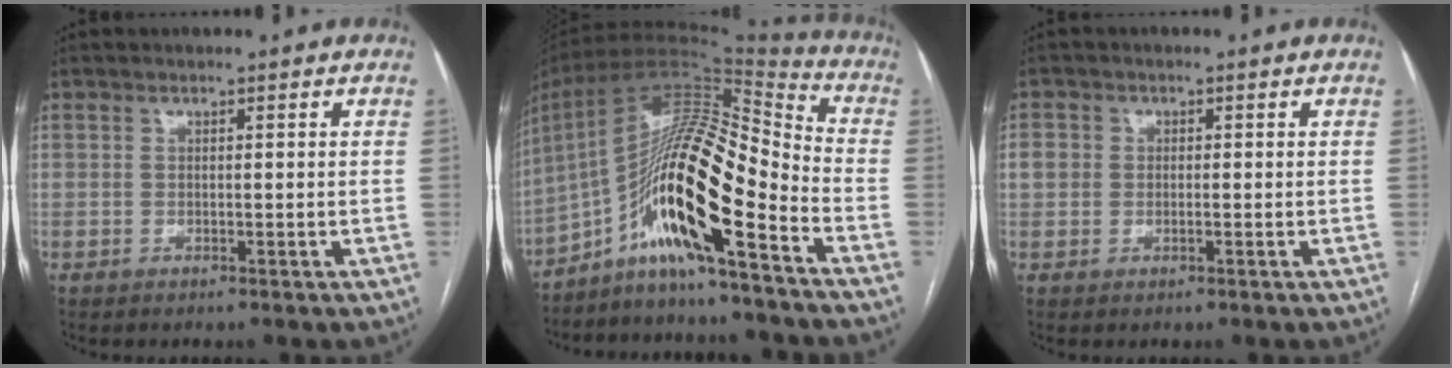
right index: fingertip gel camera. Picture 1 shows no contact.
{"total": 18.8, "force": [-8.8, 2.5, 16.4], "torque": [-0.314, 0.018, -0.155]}
{"total": 2.5, "force": [0.1, 2.2, 1.0], "torque": [-0.022, 0.012, 0.003]}